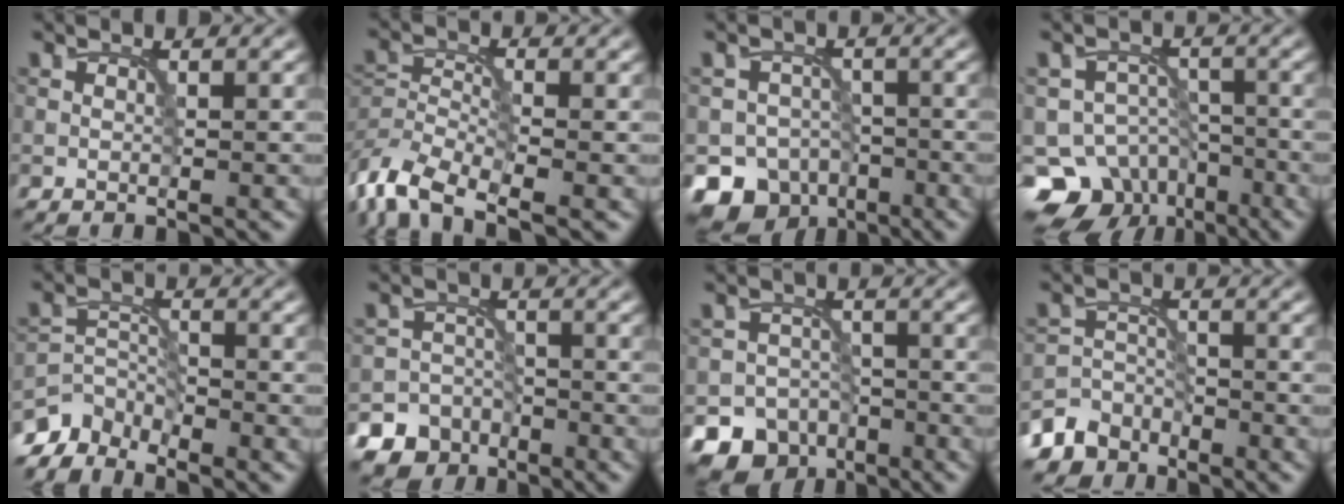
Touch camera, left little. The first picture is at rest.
{"total": 6.1, "force": [-4.5, 2.4, 3.3], "torque": [-0.066, -0.008, -0.098]}
{"total": 7.8, "force": [-5.2, 5.6, 1.8], "torque": [-0.010, -0.011, -0.081]}
{"total": 7.8, "force": [-4.8, 5.6, 2.3], "torque": [-0.017, -0.011, -0.078]}
{"total": 3.9, "force": [-3.7, 1.1, 0.5], "torque": [-0.007, -0.003, -0.082]}
{"total": 8.6, "force": [-6.1, 6.0, 0.7], "torque": [0.004, -0.024, -0.119]}
{"total": 7.7, "force": [-5.3, 5.3, 1.3], "torque": [-0.001, -0.012, -0.083]}
{"total": 4.8, "force": [-4.1, 2.5, 0.2], "torque": [0.012, -0.003, -0.074]}